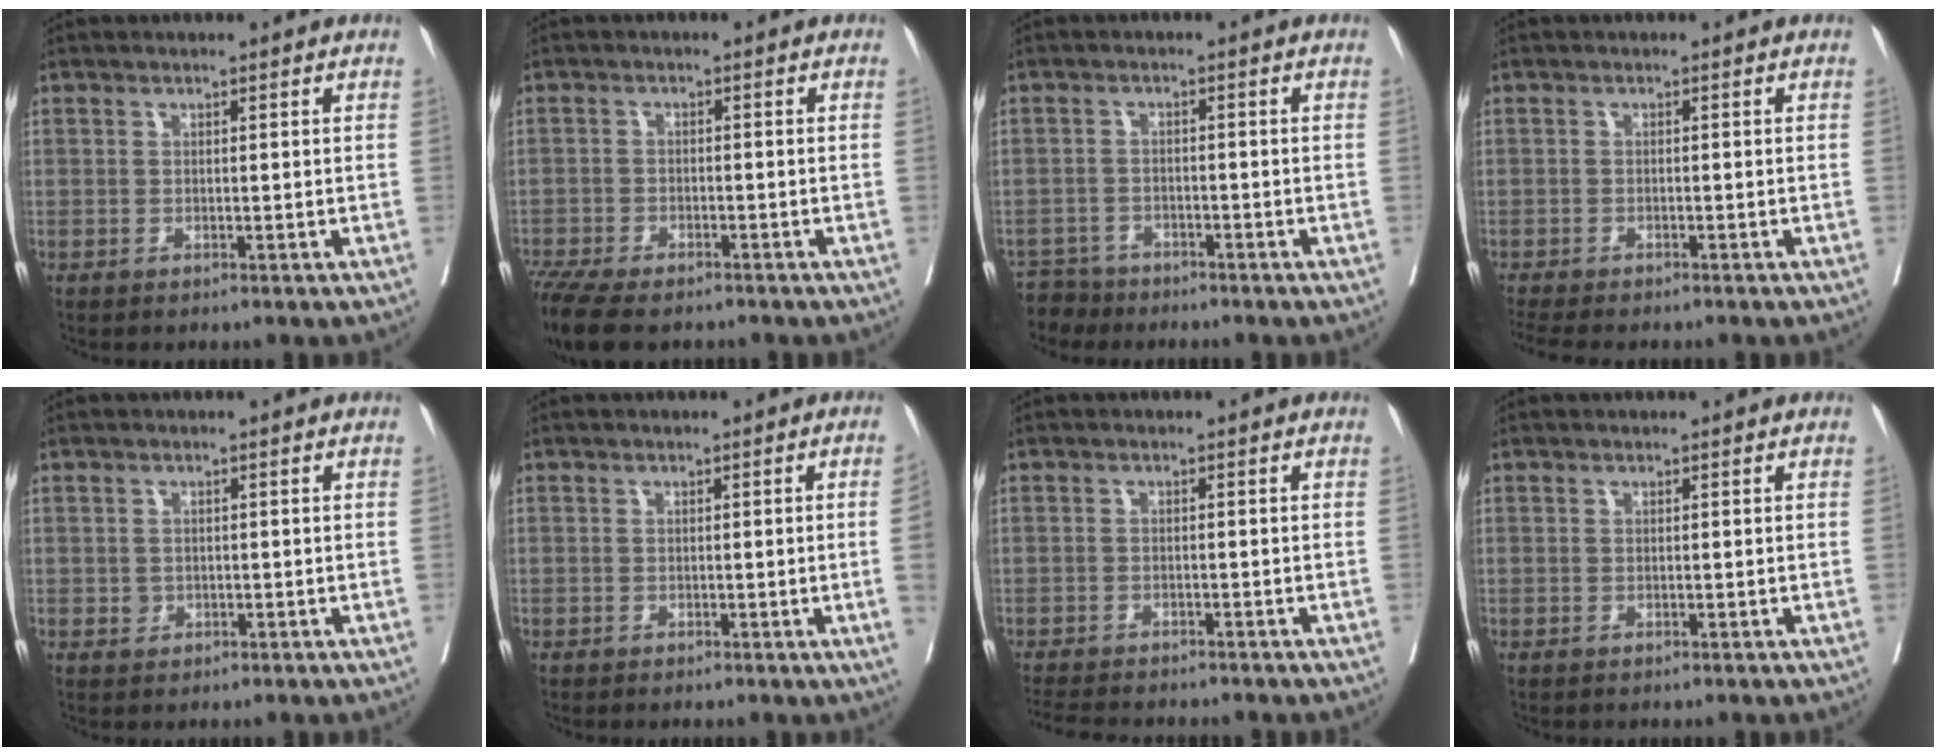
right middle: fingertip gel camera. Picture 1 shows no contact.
{"total": 11.4, "force": [-9.0, 3.9, 5.9], "torque": [-0.121, -0.012, -0.139]}
{"total": 3.9, "force": [-3.6, 1.4, -0.9], "torque": [0.015, -0.005, -0.066]}
{"total": 6.9, "force": [-6.0, 1.4, 3.2], "torque": [-0.047, -0.010, -0.089]}
{"total": 1.3, "force": [-0.3, 1.2, 0.4], "torque": [-0.005, 0.003, -0.001]}
{"total": 1.7, "force": [-0.2, -0.4, 1.6], "torque": [-0.021, -0.003, -0.002]}
{"total": 8.1, "force": [-7.4, 1.6, 3.1], "torque": [-0.048, -0.011, -0.108]}
{"total": 0.0}